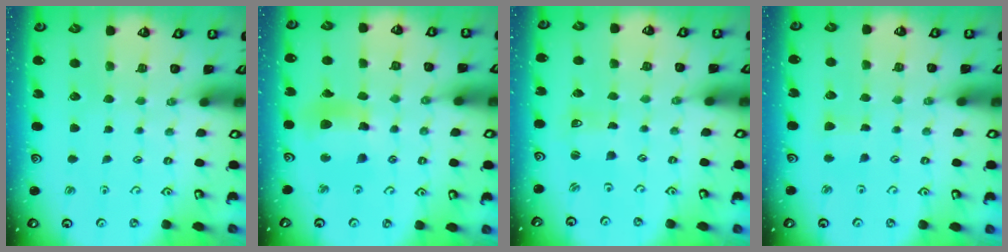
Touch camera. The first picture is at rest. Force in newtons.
{"total": 11.5, "press": 11.4, "slide": 1.7}
{"total": 1.0, "press": 1.0, "slide": 0.2}
{"total": 2.9, "press": 2.9, "slide": 0.5}